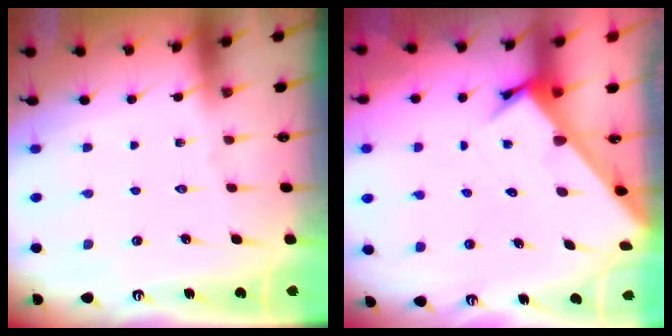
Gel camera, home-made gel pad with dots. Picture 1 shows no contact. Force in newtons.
{"total": 3.5, "press": 3.5, "slide": 0.1}